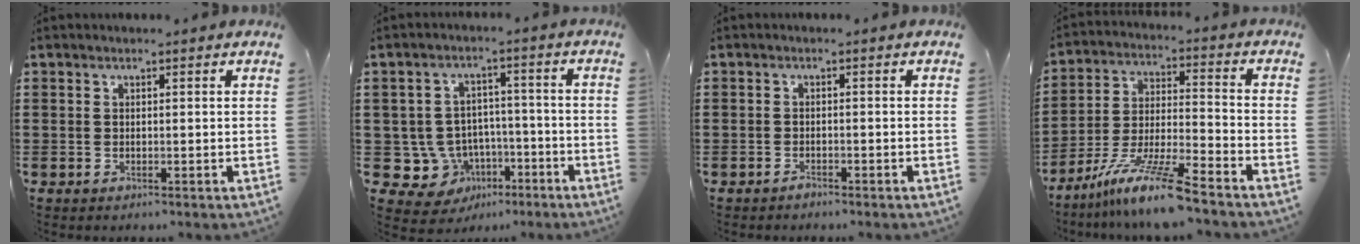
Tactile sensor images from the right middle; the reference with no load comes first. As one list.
[{"total": 7.1, "force": [-2.9, 6.2, 1.7], "torque": [-0.069, 0.006, -0.051]}, {"total": 1.0, "force": [-0.9, 0.2, 0.3], "torque": [-0.008, -0.001, -0.019]}, {"total": 10.9, "force": [-8.6, 0.2, 6.7], "torque": [-0.138, 0.000, -0.170]}]